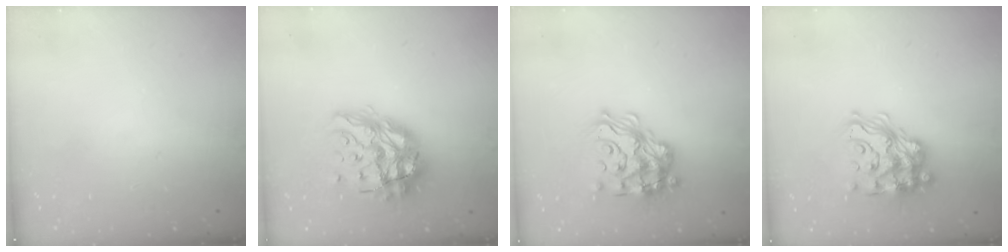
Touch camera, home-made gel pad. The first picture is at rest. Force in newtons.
{"total": 17.9, "press": 17.8, "slide": 1.8}
{"total": 20.5, "press": 20.5, "slide": 1.1}
{"total": 17.4, "press": 17.4, "slide": 1.1}